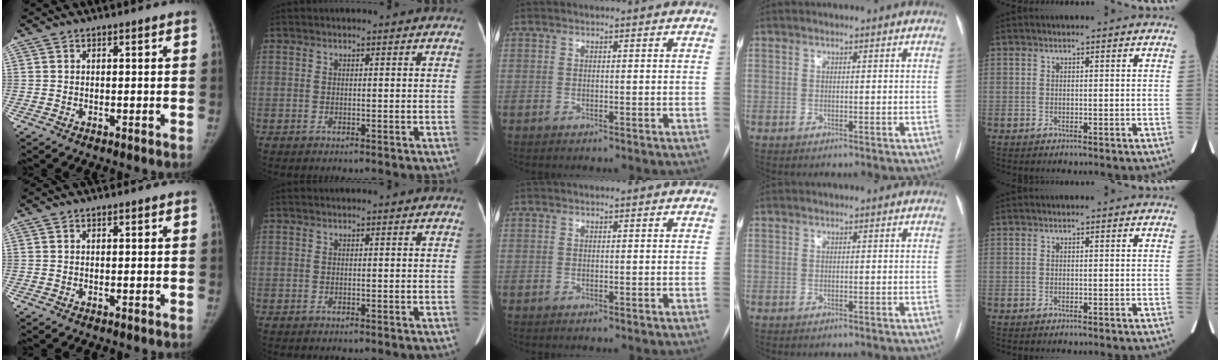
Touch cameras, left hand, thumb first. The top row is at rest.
{}